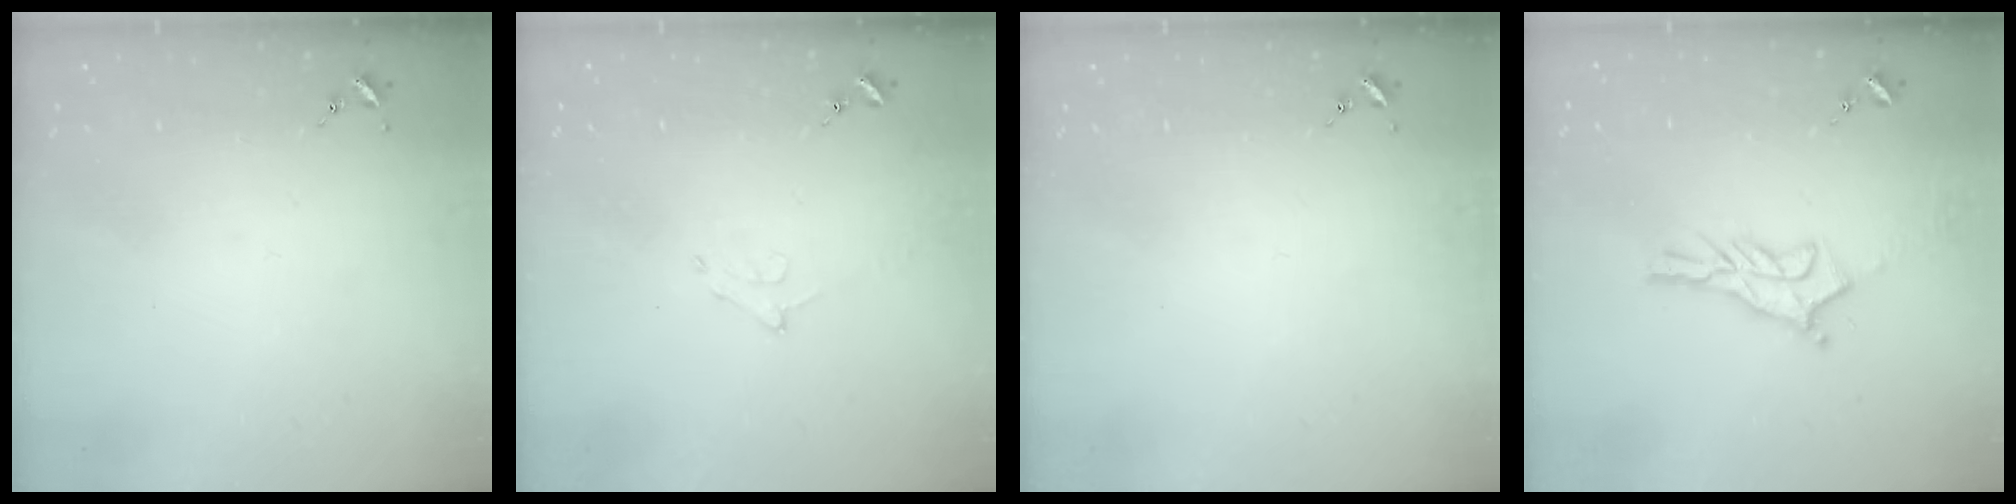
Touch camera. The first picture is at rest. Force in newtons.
{"total": 5.4, "press": 5.3, "slide": 0.8}
{"total": 0.0}
{"total": 11.2, "press": 11.1, "slide": 0.7}